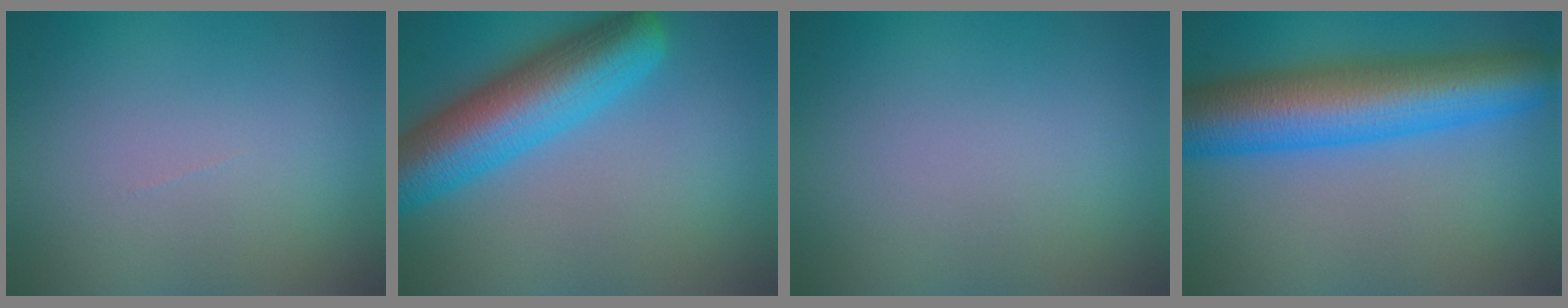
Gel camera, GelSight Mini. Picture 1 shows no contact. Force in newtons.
{"total": 9.1, "press": 9.1, "slide": 0.3}
{"total": 0.0}
{"total": 11.1, "press": 11.1, "slide": 0.2}